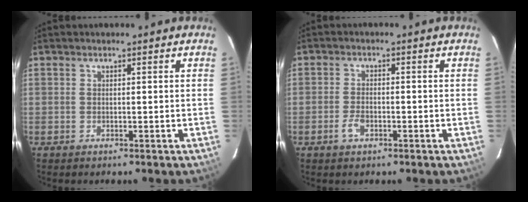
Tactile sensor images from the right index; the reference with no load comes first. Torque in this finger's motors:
{"motor_torque": [0.58, -0.13, 0.17, 0.05]}